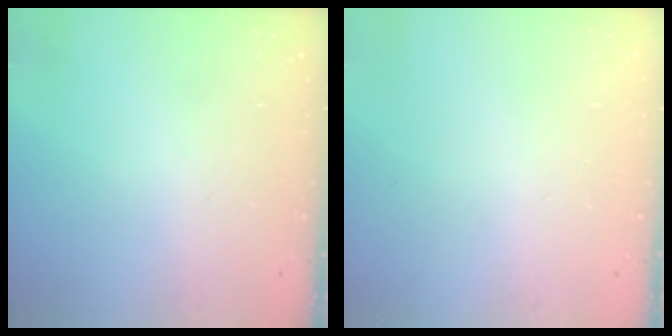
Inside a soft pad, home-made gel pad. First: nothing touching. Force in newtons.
{"total": 0.0}